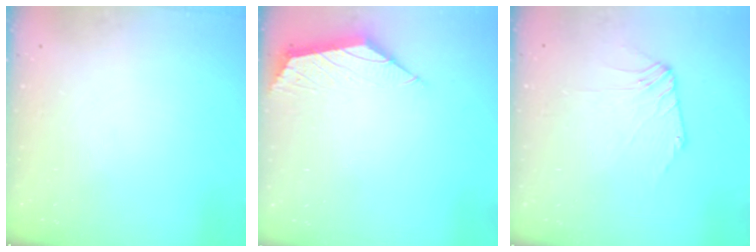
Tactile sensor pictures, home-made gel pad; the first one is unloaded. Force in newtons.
{"total": 2.2, "press": 2.1, "slide": 0.5}
{"total": 2.4, "press": 2.3, "slide": 0.5}